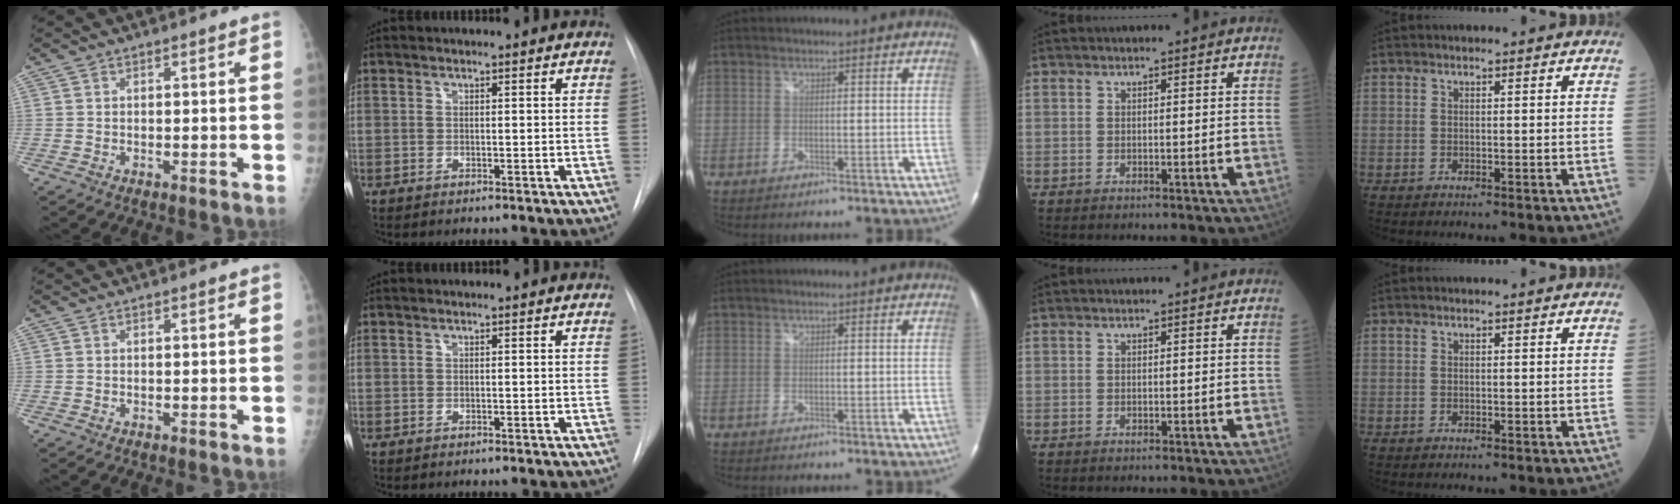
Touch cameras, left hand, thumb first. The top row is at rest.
{}